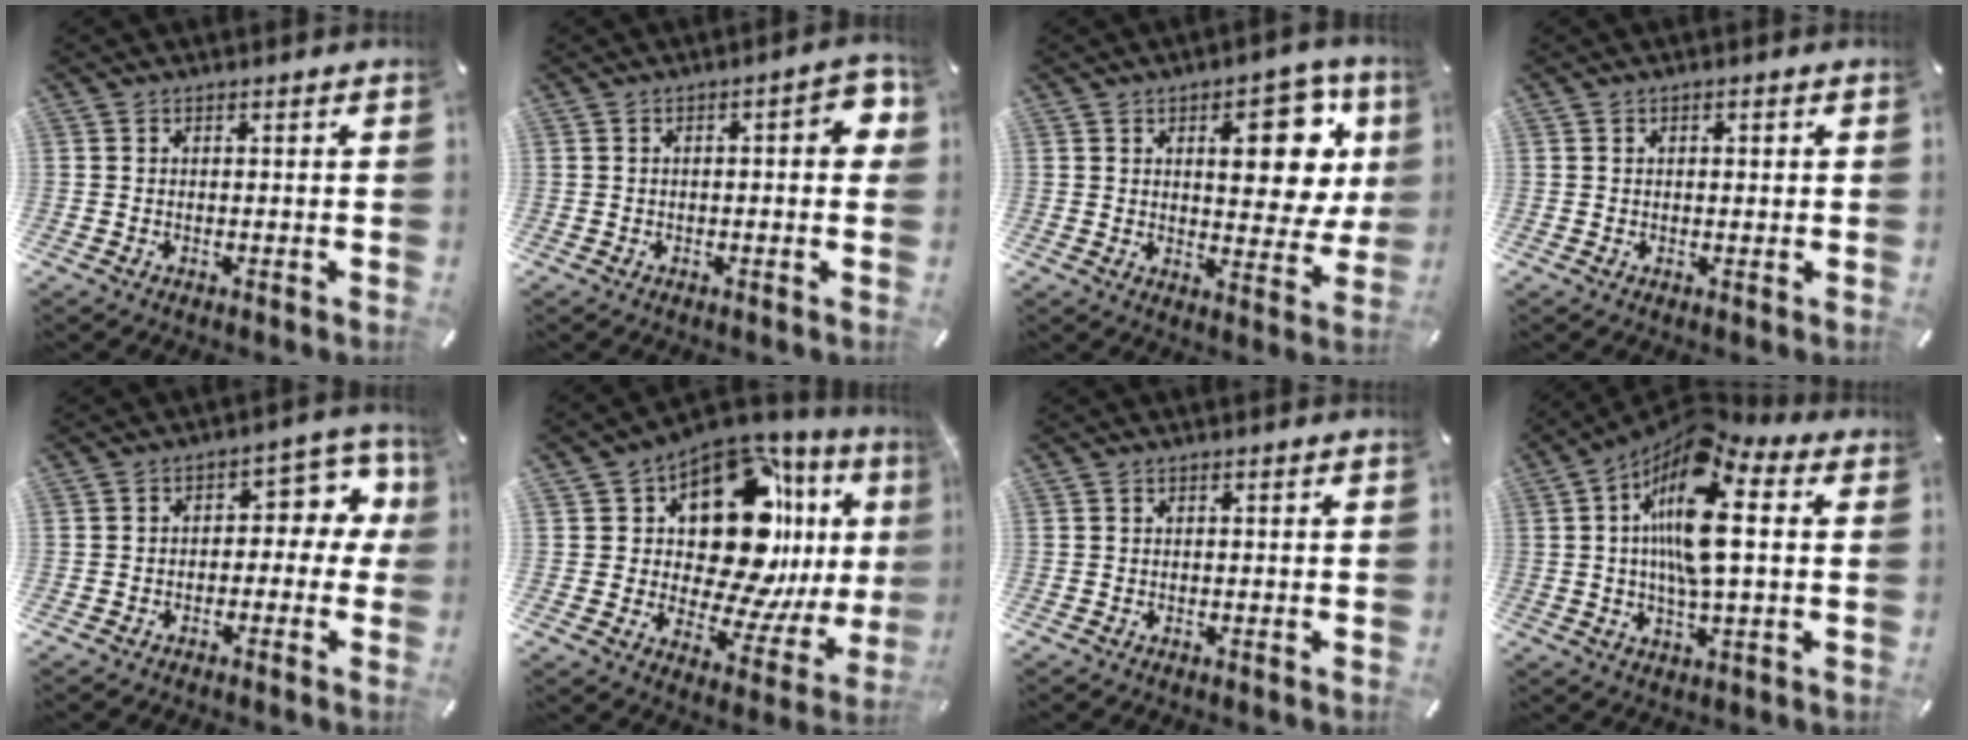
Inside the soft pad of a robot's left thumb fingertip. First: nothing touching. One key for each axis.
{"total": 6.4, "fx": 0.1, "fy": 2.4, "fz": 6.0, "tx": -0.072, "ty": 0.000, "tz": -0.001}
{"total": 17.1, "fx": 6.4, "fy": 8.5, "fz": 13.3, "tx": -0.158, "ty": -0.026, "tz": 0.097}
{"total": 1.2, "fx": 0.2, "fy": 0.8, "fz": 0.9, "tx": -0.018, "ty": 0.006, "tz": 0.002}
{"total": 7.8, "fx": 1.1, "fy": 5.0, "fz": 5.9, "tx": -0.072, "ty": -0.008, "tz": 0.011}
{"total": 21.8, "fx": 6.1, "fy": 13.0, "fz": 16.4, "tx": -0.261, "ty": -0.064, "tz": 0.101}
{"total": 0.0}
{"total": 17.5, "fx": 3.6, "fy": 6.7, "fz": 15.8, "tx": -0.309, "ty": -0.010, "tz": 0.053}